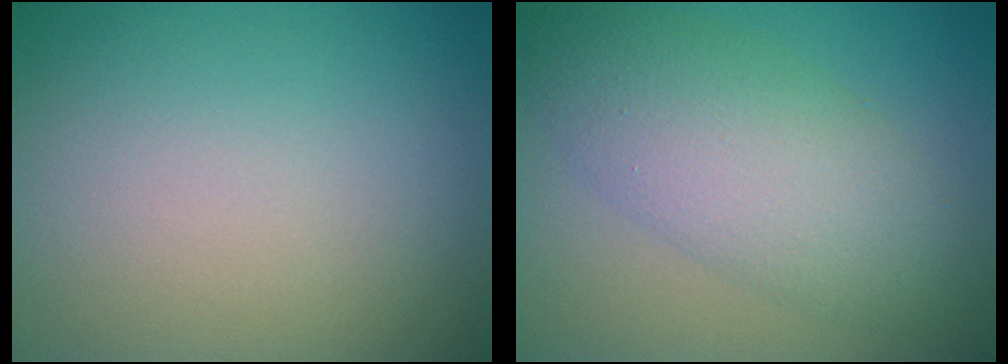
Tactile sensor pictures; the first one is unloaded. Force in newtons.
{"total": 6.3, "press": 6.3, "slide": 0.2}